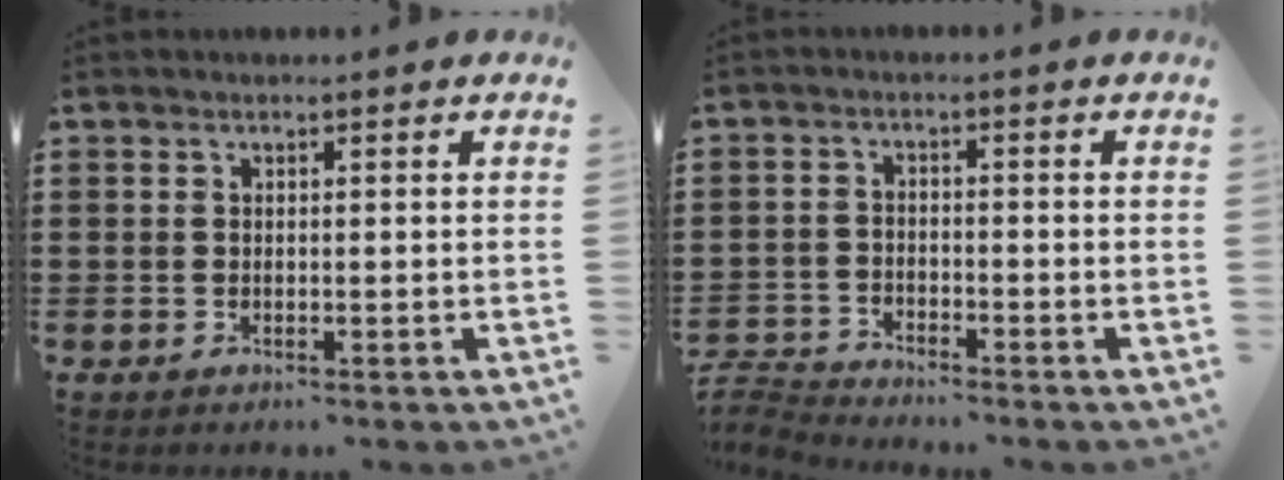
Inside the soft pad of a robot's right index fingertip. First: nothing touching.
{"total": 3.2, "force": [-3.2, 0.1, -0.1], "torque": [-0.013, -0.003, -0.073]}